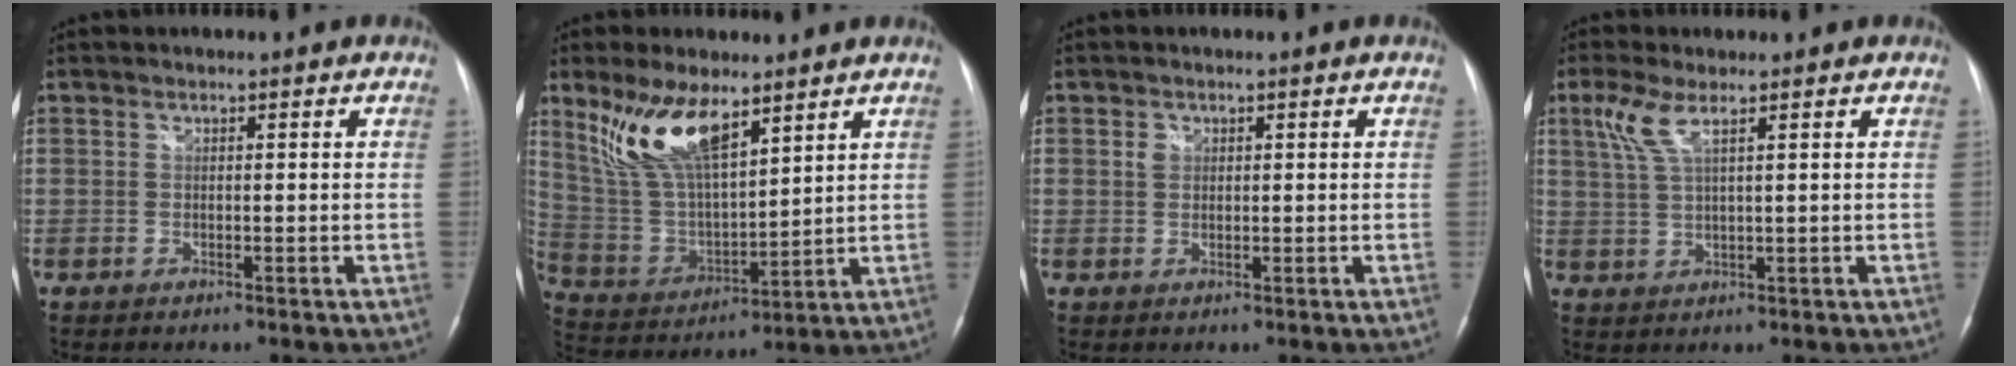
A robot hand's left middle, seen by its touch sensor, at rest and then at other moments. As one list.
[{"total": 12.8, "force": [8.4, 4.1, 8.8], "torque": [-0.181, 0.008, 0.172]}, {"total": 1.4, "force": [0.6, 1.1, 0.5], "torque": [-0.010, 0.000, 0.010]}, {"total": 4.7, "force": [2.5, 0.7, 3.9], "torque": [-0.097, 0.011, 0.058]}]